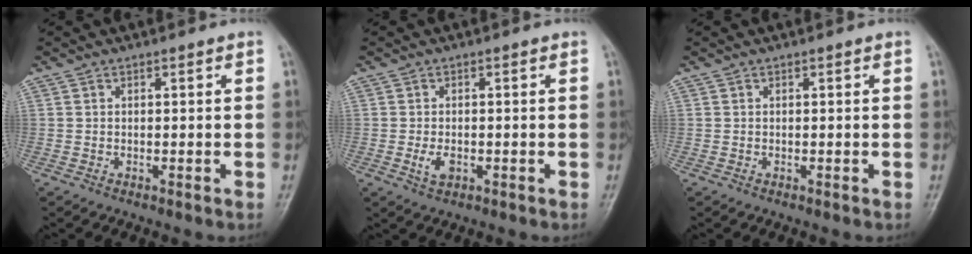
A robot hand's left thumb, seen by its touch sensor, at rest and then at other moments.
{"total": 2.7, "force": [-0.7, 1.6, 2.0], "torque": [-0.039, -0.002, -0.012]}
{"total": 0.0}